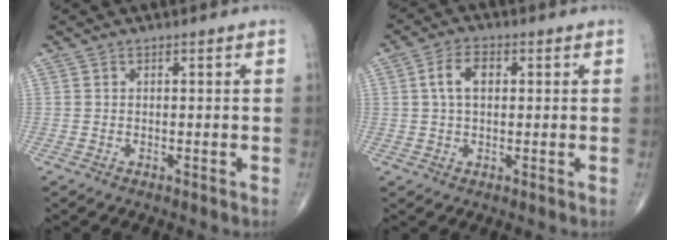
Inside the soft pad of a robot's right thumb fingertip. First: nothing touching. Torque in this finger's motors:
{"motor_torque": [0.30, 1.69, 0.59, 0.17, 0.11]}